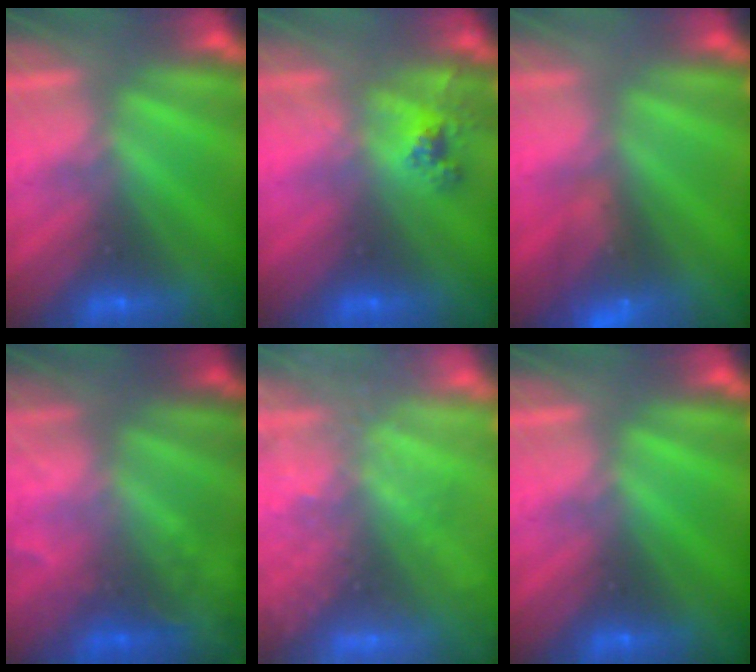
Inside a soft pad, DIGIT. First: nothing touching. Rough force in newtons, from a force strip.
{"total": 2.6}
{"total": 7.0}
{"total": 2.2}
{"total": 6.0}
{"total": 0.0}